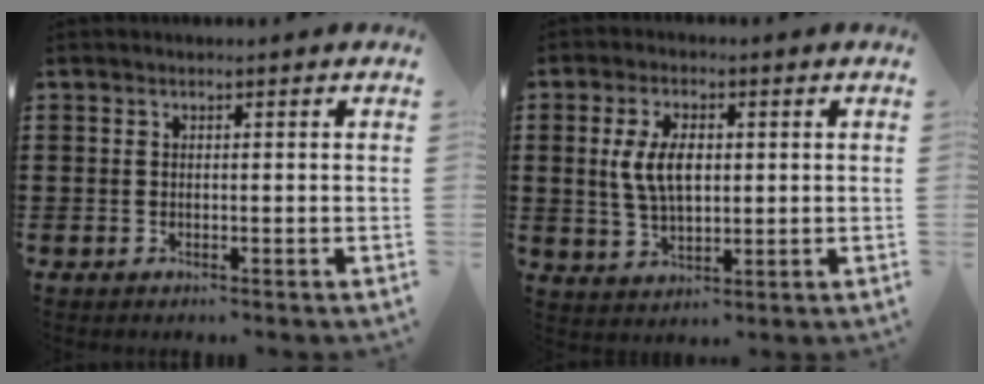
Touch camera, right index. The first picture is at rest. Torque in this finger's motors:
{"motor_torque": [1.20, 0.94, 0.28, 0.18]}